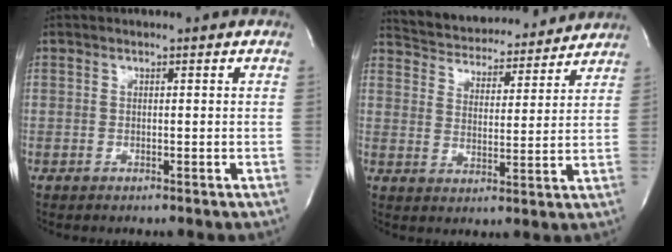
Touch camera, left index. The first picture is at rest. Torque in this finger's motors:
{"motor_torque": [0.14, -0.21, 0.02, 0.02]}